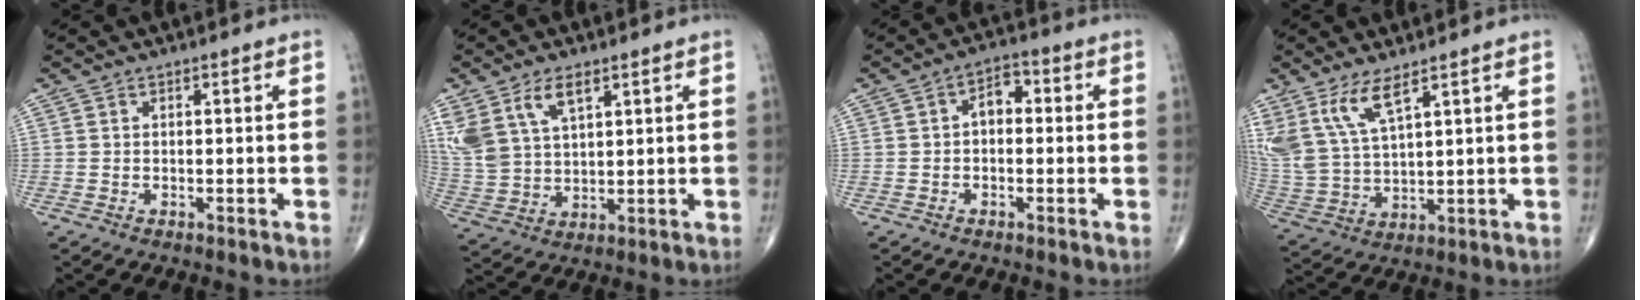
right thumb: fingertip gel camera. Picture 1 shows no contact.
{"total": 11.6, "force": [6.1, 6.3, 7.6], "torque": [-0.159, -0.014, 0.133]}
{"total": 4.6, "force": [0.1, 2.9, 3.5], "torque": [-0.039, 0.016, -0.010]}
{"total": 10.8, "force": [6.6, 3.6, 7.8], "torque": [-0.172, -0.027, 0.151]}